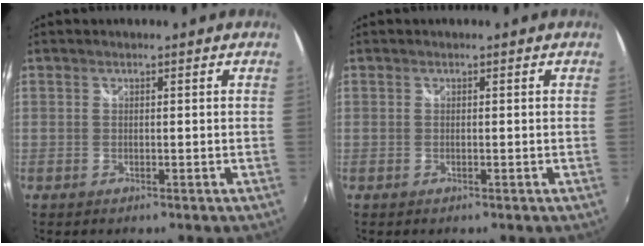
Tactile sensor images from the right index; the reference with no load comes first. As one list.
[{"total": 0.0}]